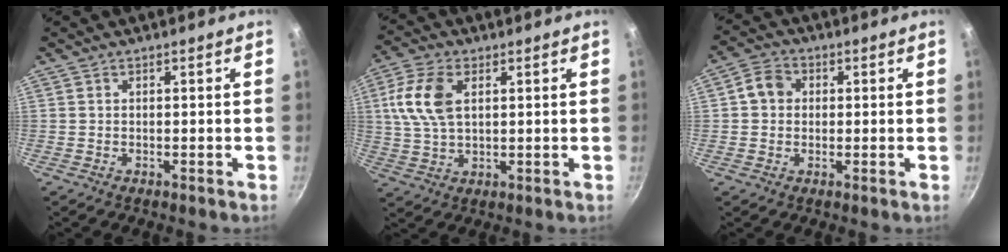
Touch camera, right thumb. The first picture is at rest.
{"total": 8.9, "force": [2.4, 5.1, 6.8], "torque": [-0.135, 0.002, 0.046]}
{"total": 5.0, "force": [0.6, 4.3, 2.5], "torque": [-0.024, 0.010, -0.003]}